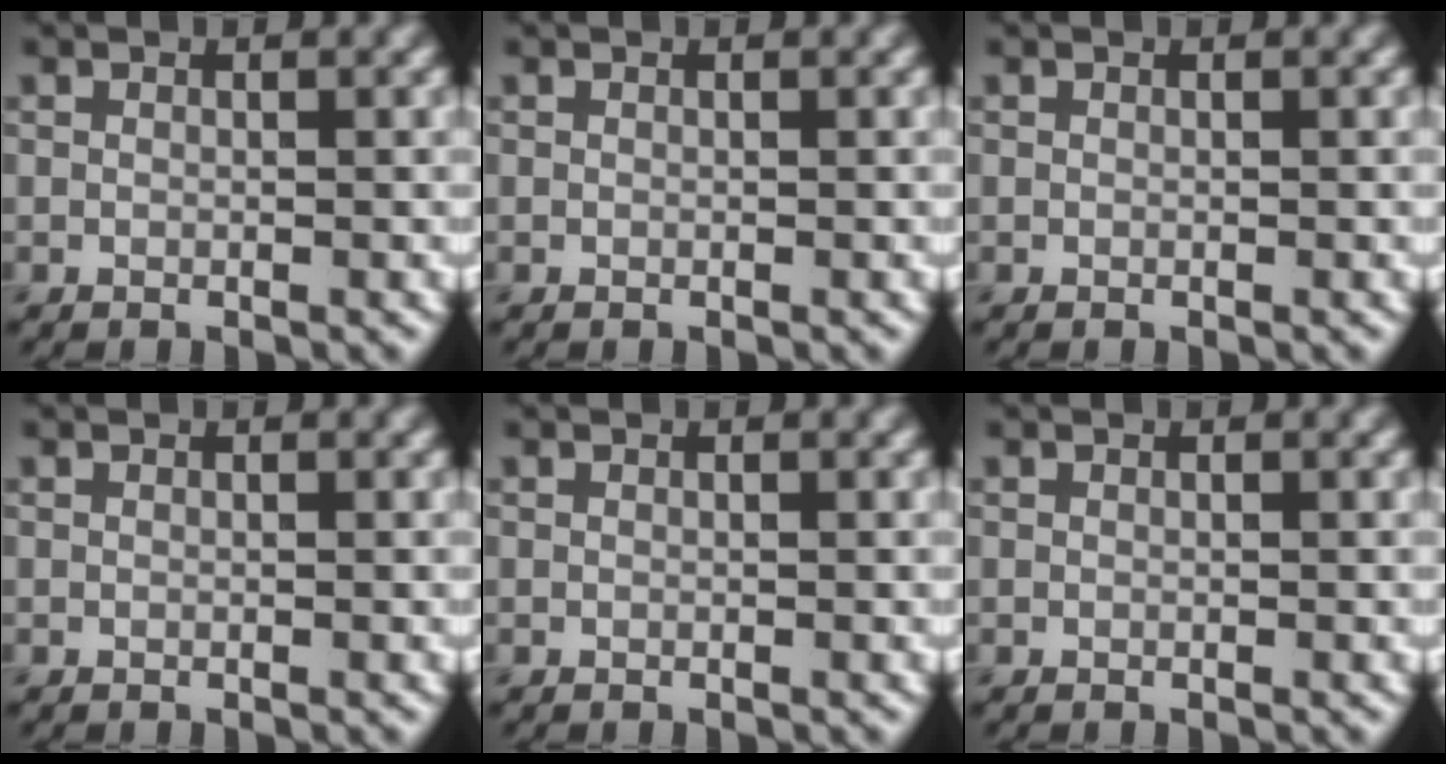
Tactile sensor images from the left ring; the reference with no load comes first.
{"total": 0.0}
{"total": 0.0}
{"total": 0.0}
{"total": 0.0}
{"total": 0.0}